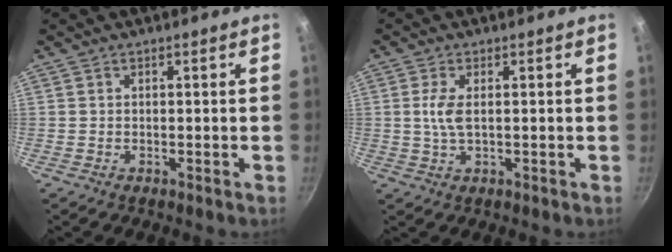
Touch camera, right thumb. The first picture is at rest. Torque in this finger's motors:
{"motor_torque": [1.11, 0.63, 0.60, -0.51, 0.21]}